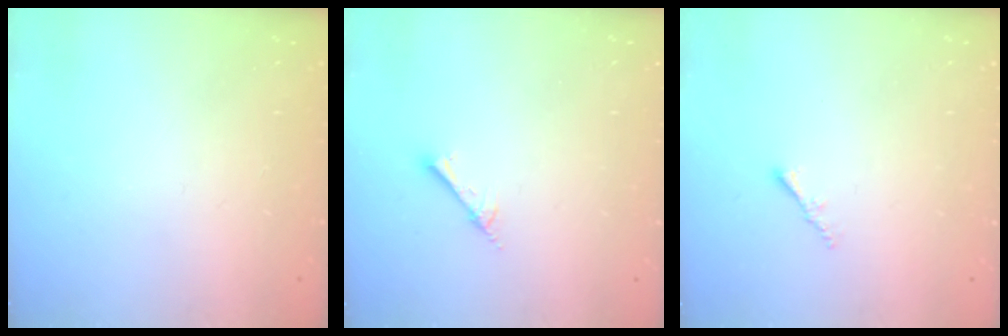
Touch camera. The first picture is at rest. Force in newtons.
{"total": 2.0, "press": 2.0, "slide": 0.2}
{"total": 1.0, "press": 1.0, "slide": 0.4}